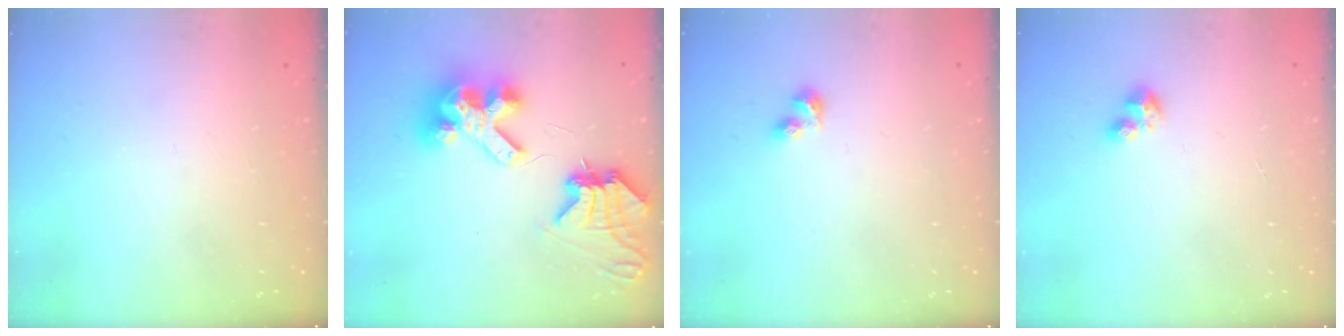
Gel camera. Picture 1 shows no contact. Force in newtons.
{"total": 12.5, "press": 12.4, "slide": 1.5}
{"total": 3.4, "press": 3.3, "slide": 1.0}
{"total": 2.8, "press": 2.8, "slide": 0.2}